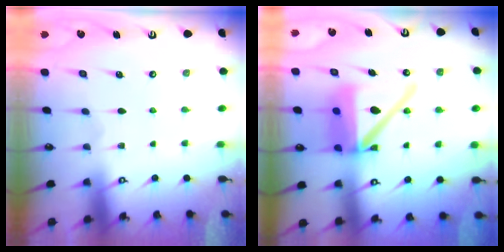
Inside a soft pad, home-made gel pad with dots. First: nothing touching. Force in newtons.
{"total": 16.6, "press": 16.5, "slide": 2.1}